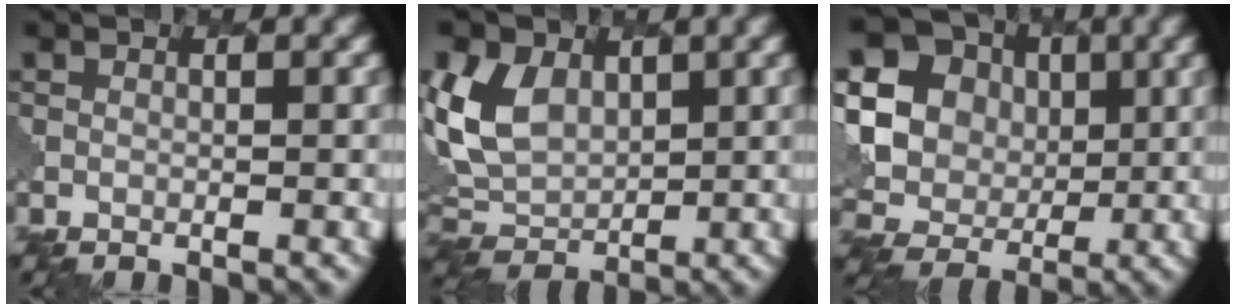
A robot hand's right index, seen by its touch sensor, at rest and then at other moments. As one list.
[{"total": 6.6, "force": [1.7, 4.8, 4.1], "torque": [-0.102, 0.001, 0.021]}, {"total": 16.5, "force": [4.2, 14.8, 6.0], "torque": [-0.177, 0.023, 0.062]}]